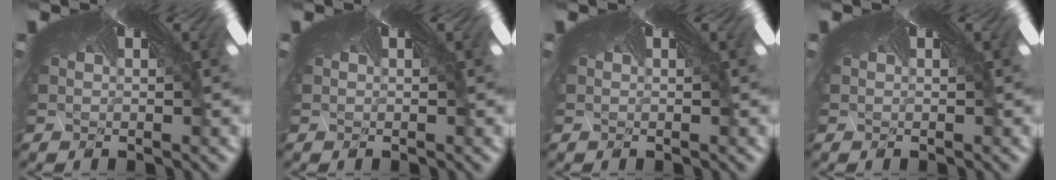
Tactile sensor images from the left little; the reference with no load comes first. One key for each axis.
{"total": 0.0}
{"total": 0.0}
{"total": 0.0}